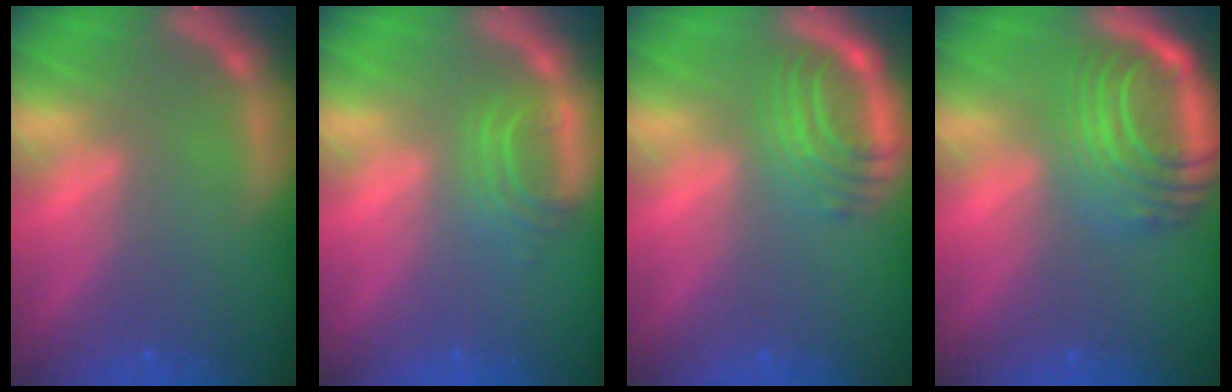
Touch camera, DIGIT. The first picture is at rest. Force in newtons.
{"total": 2.9}
{"total": 5.0}
{"total": 9.5}